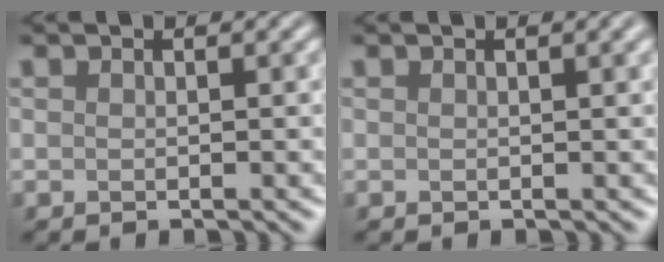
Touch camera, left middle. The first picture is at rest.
{"total": 1.6, "force": [0.7, 0.5, 1.3], "torque": [-0.014, -0.001, 0.002]}